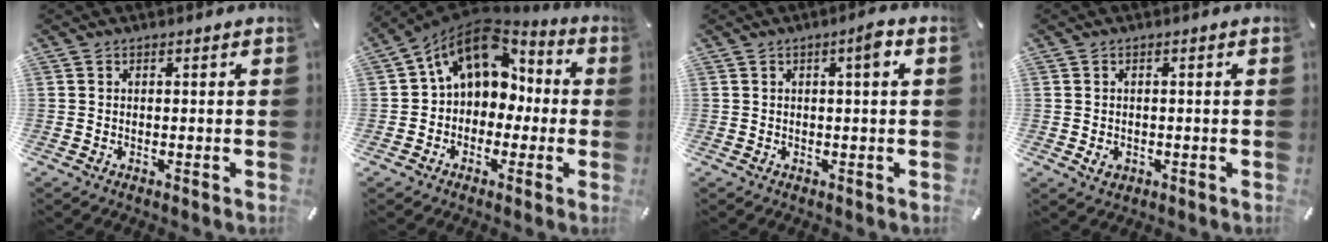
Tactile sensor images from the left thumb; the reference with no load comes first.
{"total": 14.3, "force": [4.9, 10.5, 8.3], "torque": [-0.148, -0.019, 0.091]}
{"total": 3.6, "force": [1.1, 0.3, 3.4], "torque": [-0.051, -0.005, 0.013]}
{"total": 1.7, "force": [-0.3, 1.4, 0.9], "torque": [-0.018, 0.004, -0.007]}